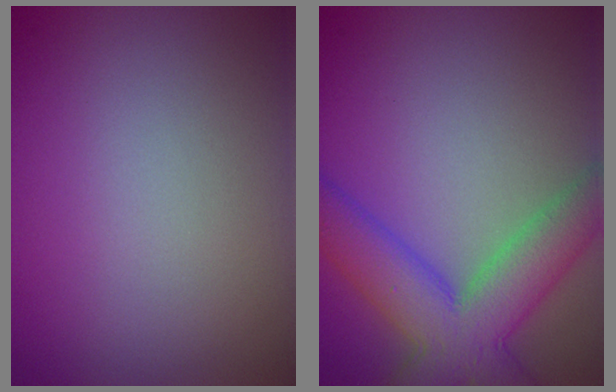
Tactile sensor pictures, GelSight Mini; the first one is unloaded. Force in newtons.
{"total": 7.7, "press": 7.7, "slide": 0.3}